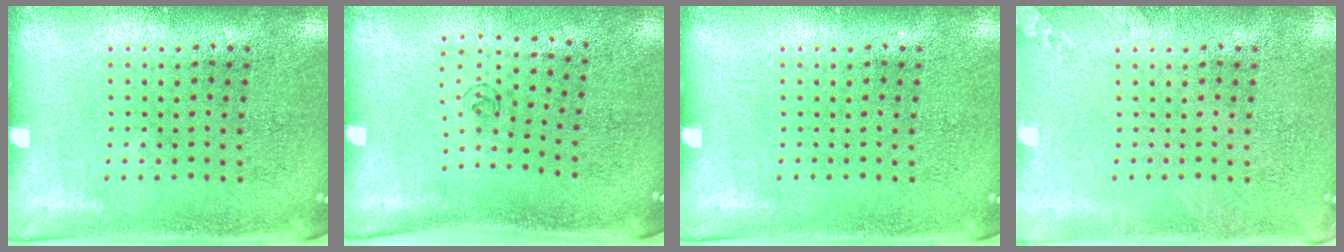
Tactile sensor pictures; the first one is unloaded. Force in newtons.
{"total": 0.7, "press": 0.2, "slide": 0.6}
{"total": 0.0}
{"total": 1.4, "press": 1.4, "slide": 0.2}